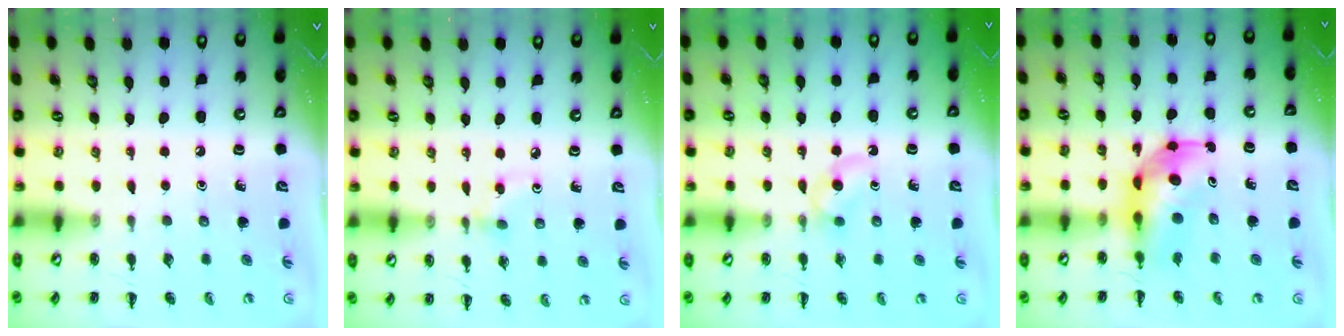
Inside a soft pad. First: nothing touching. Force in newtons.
{"total": 2.6, "press": 2.5, "slide": 0.8}
{"total": 3.0, "press": 2.8, "slide": 1.1}
{"total": 6.7, "press": 6.5, "slide": 1.6}